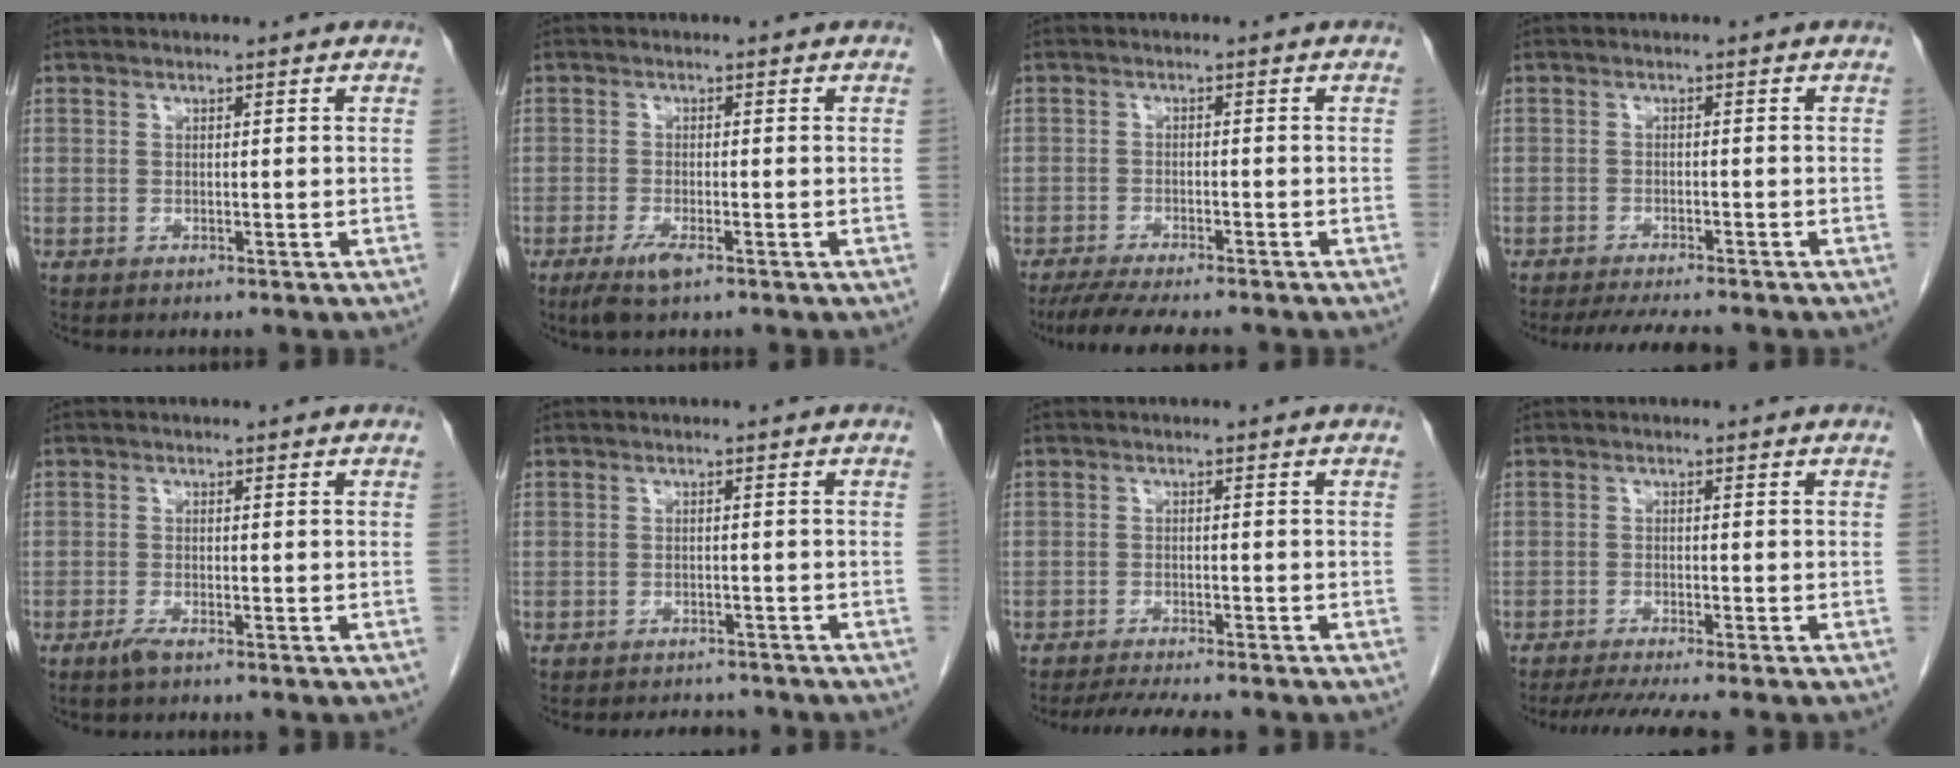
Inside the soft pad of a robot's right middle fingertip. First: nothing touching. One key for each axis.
{"total": 3.1, "fx": -2.0, "fy": 0.5, "fz": 2.4, "tx": -0.054, "ty": -0.007, "tz": -0.036}
{"total": 9.5, "fx": -8.2, "fy": 1.3, "fz": 4.7, "tx": -0.069, "ty": -0.018, "tz": -0.125}
{"total": 6.8, "fx": -5.9, "fy": 0.7, "fz": 3.2, "tx": -0.046, "ty": -0.016, "tz": -0.090}
{"total": 1.6, "fx": -1.2, "fy": 0.1, "fz": 1.0, "tx": -0.027, "ty": -0.003, "tz": -0.023}
{"total": 4.1, "fx": -3.8, "fy": 1.3, "fz": 0.6, "tx": -0.010, "ty": -0.005, "tz": -0.051}
{"total": 6.5, "fx": -5.7, "fy": 0.5, "fz": 3.1, "tx": -0.046, "ty": -0.014, "tz": -0.088}
{"total": 6.1, "fx": -5.1, "fy": -0.7, "fz": 3.2, "tx": -0.047, "ty": -0.016, "tz": -0.082}